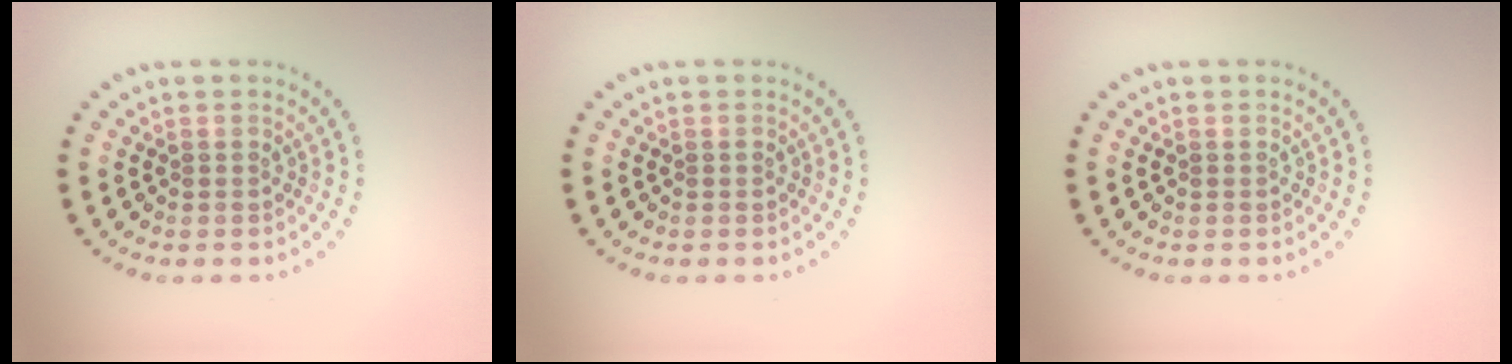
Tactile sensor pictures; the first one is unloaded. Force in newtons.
{"total": 0.0}
{"total": 0.0}